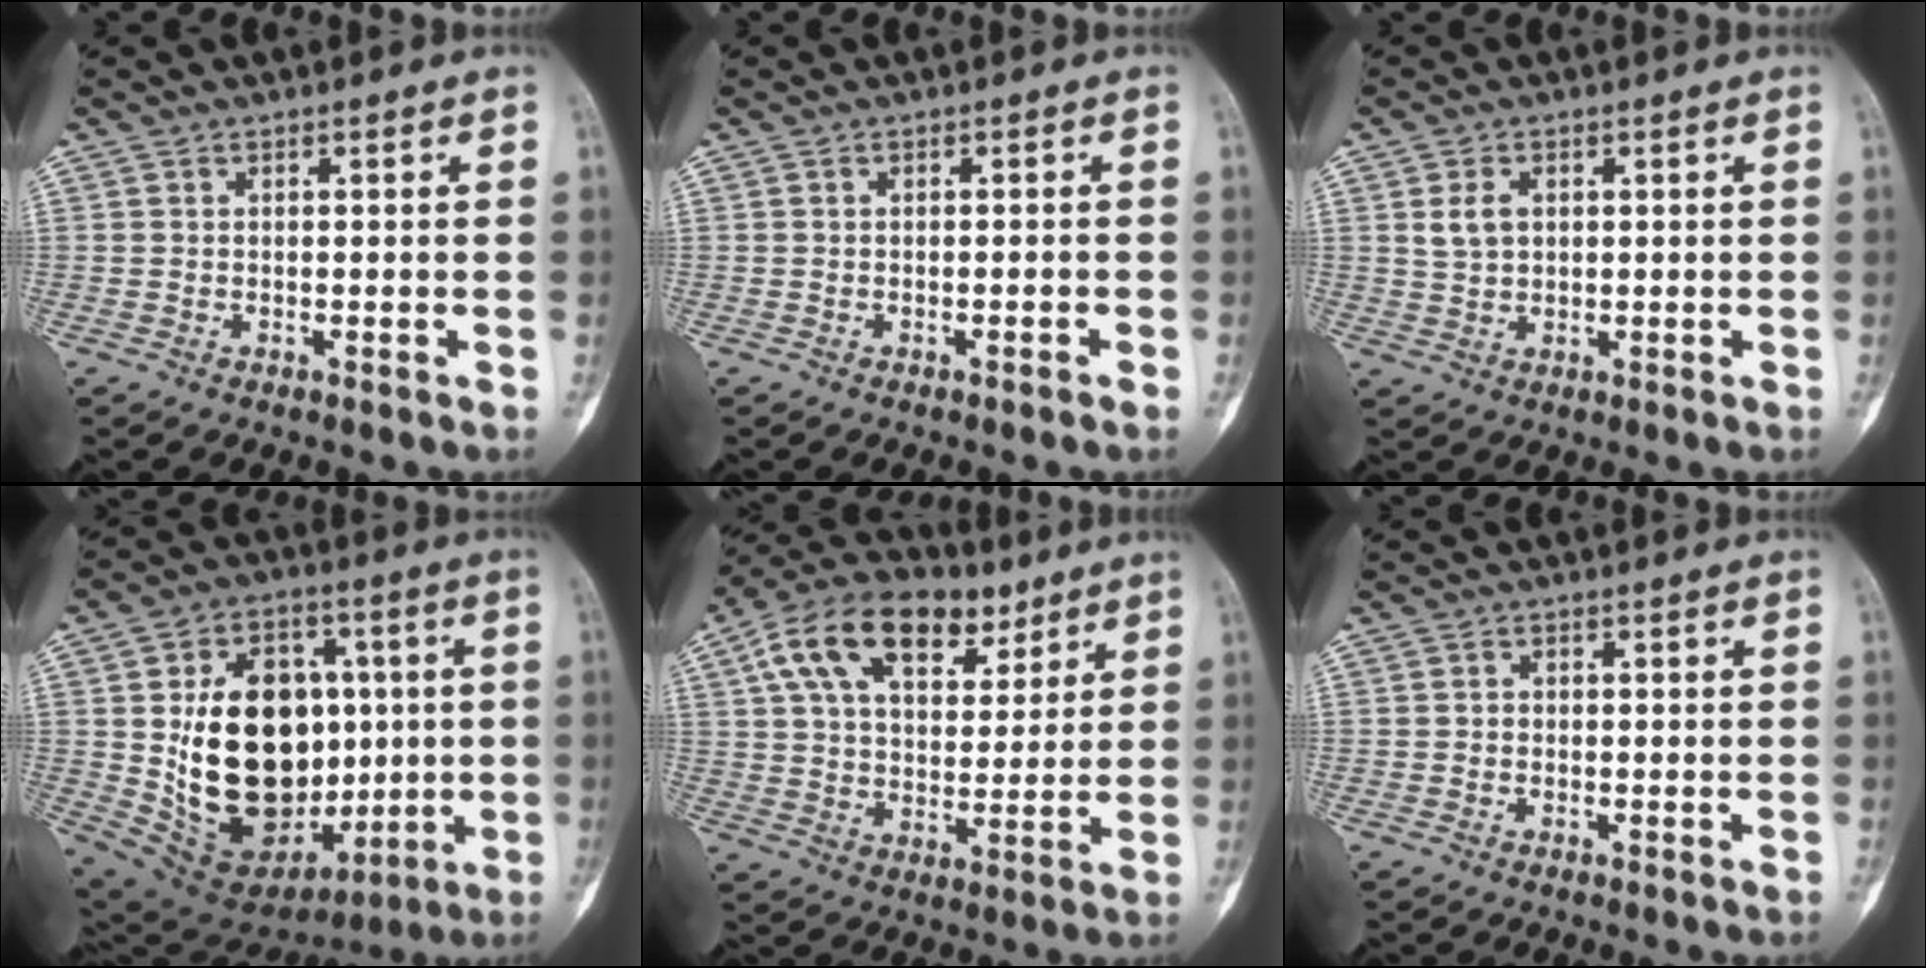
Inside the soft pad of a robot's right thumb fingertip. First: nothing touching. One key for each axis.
{"total": 0.9, "fx": -0.5, "fy": 0.1, "fz": 0.7, "tx": -0.018, "ty": 0.004, "tz": -0.005}
{"total": 3.7, "fx": 1.0, "fy": 2.5, "fz": 2.4, "tx": -0.039, "ty": 0.000, "tz": 0.024}
{"total": 26.1, "fx": 0.6, "fy": 18.0, "fz": 18.9, "tx": -0.281, "ty": 0.001, "tz": 0.041}
{"total": 19.1, "fx": 9.2, "fy": 11.3, "fz": 12.4, "tx": -0.187, "ty": 0.000, "tz": 0.154}
{"total": 0.7, "fx": -0.2, "fy": 0.7, "fz": 0.2, "tx": 0.003, "ty": 0.004, "tz": -0.007}